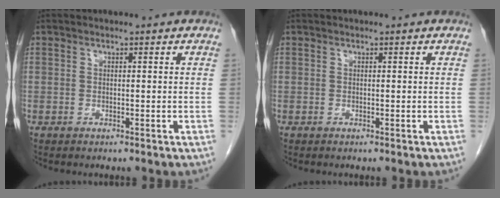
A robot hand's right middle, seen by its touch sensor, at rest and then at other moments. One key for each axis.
{"total": 0.0}